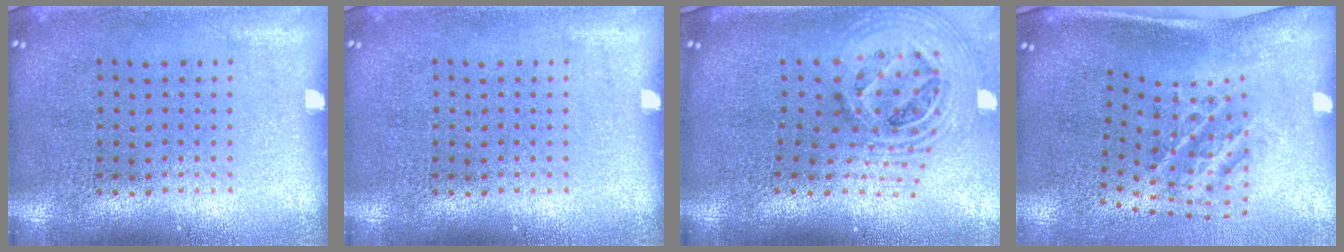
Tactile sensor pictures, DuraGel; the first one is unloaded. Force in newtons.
{"total": 0.0}
{"total": 2.5, "press": 1.8, "slide": 1.8}
{"total": 1.8, "press": 1.2, "slide": 1.3}